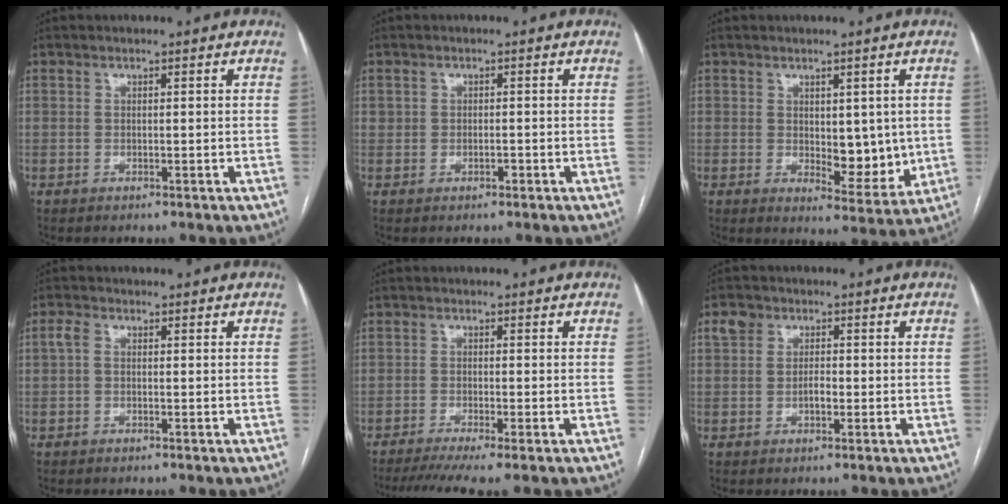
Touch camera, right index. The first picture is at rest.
{"total": 1.1, "force": [-0.2, 0.9, 0.7], "torque": [-0.015, 0.006, 0.000]}
{"total": 7.1, "force": [0.3, 3.6, 6.1], "torque": [-0.070, -0.009, 0.017]}
{"total": 1.6, "force": [0.2, 1.1, 1.2], "torque": [-0.028, 0.010, 0.004]}
{"total": 6.1, "force": [-4.6, 0.1, 4.1], "torque": [-0.063, -0.010, -0.077]}
{"total": 3.7, "force": [0.1, 2.7, 2.5], "torque": [-0.049, 0.013, 0.001]}